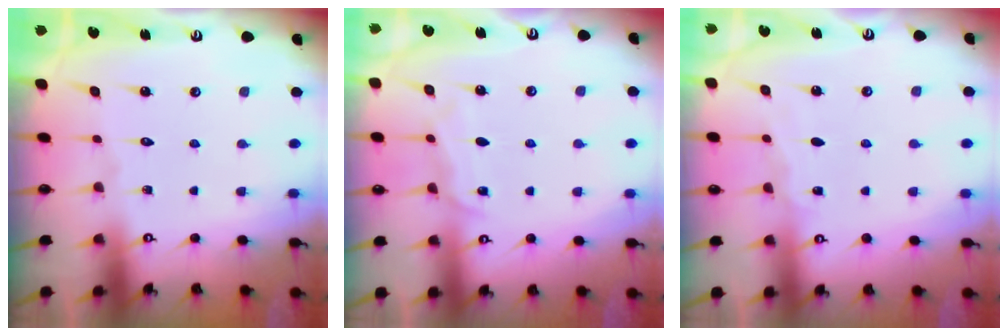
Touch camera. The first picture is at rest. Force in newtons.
{"total": 6.1, "press": 6.1, "slide": 0.6}
{"total": 3.7, "press": 3.7, "slide": 0.4}